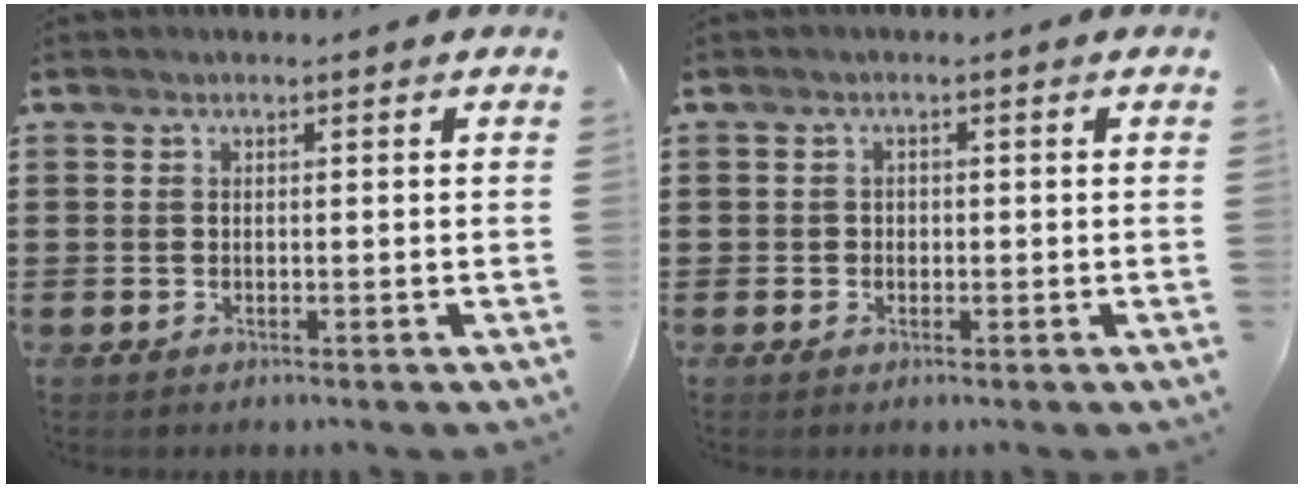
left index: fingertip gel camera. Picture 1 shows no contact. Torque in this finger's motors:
{"motor_torque": [-0.10, 0.11, -0.08, -0.01]}